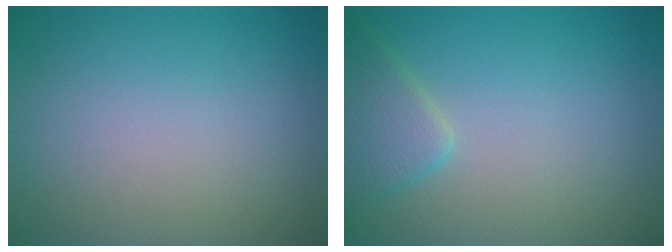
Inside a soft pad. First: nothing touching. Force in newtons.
{"total": 2.7, "press": 2.7, "slide": 0.2}